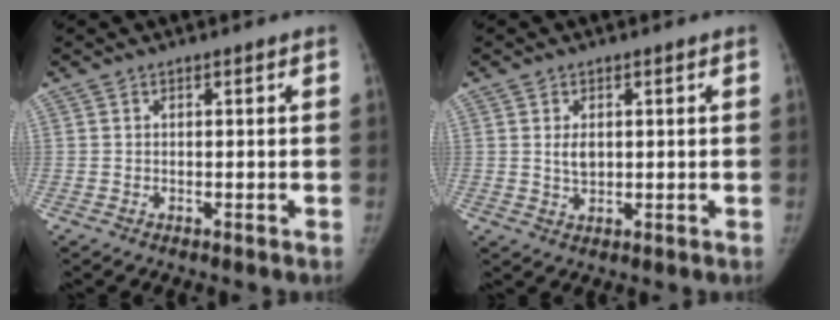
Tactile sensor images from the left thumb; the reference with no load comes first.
{"total": 2.9, "force": [0.5, 1.9, 2.2], "torque": [-0.030, -0.006, 0.013]}